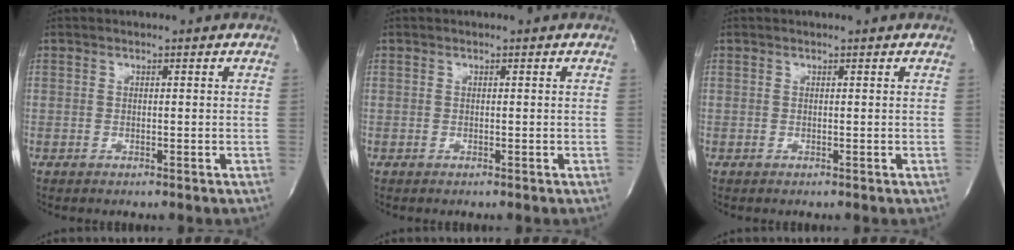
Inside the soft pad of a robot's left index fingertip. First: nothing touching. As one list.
[{"total": 0.0}, {"total": 0.6, "force": [0.5, 0.0, 0.2], "torque": [-0.005, 0.001, 0.008]}]